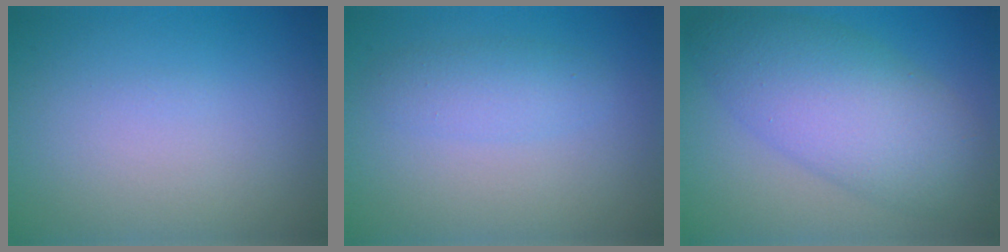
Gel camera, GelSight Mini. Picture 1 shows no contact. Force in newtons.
{"total": 2.3, "press": 2.3, "slide": 0.0}
{"total": 8.2, "press": 8.2, "slide": 0.2}